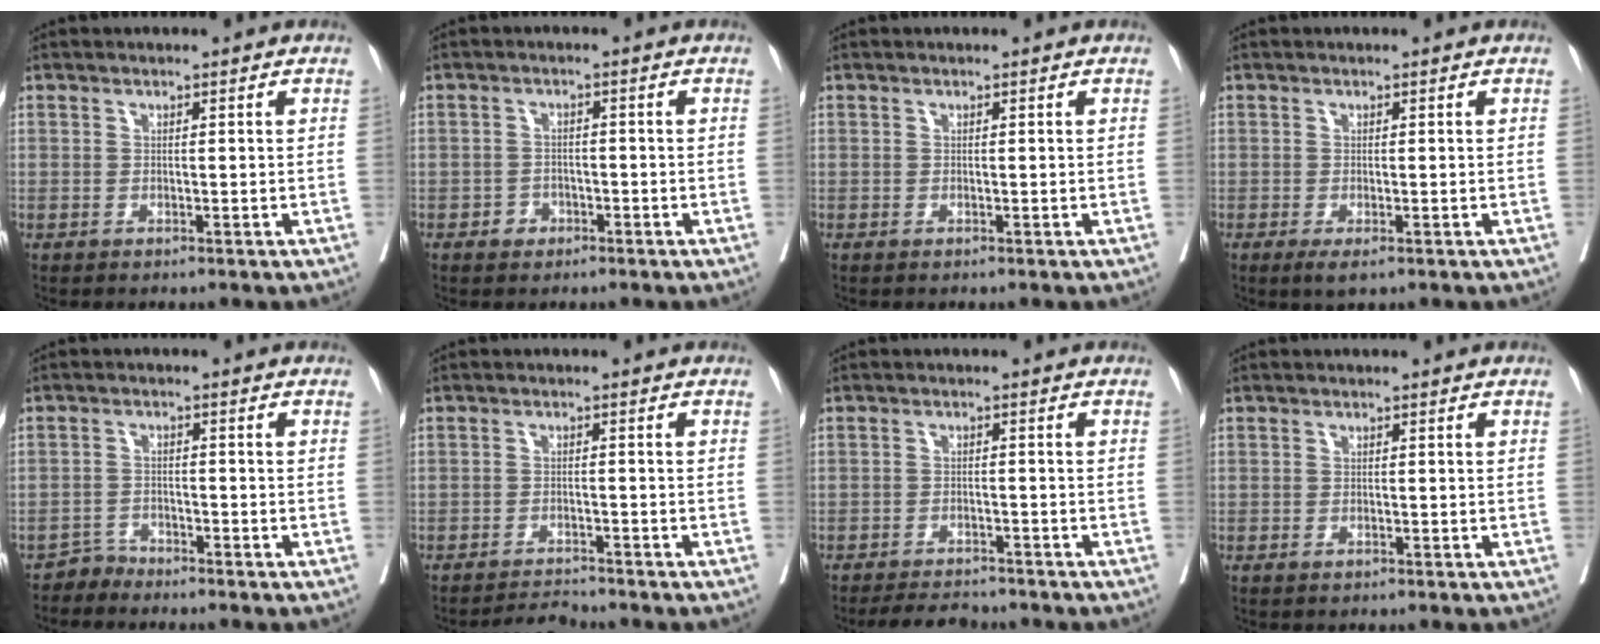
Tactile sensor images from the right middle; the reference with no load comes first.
{"total": 1.9, "force": [-1.1, 1.5, 0.5], "torque": [-0.007, 0.006, -0.018]}
{"total": 0.0}
{"total": 2.1, "force": [-1.2, 0.6, 1.7], "torque": [-0.022, -0.005, -0.016]}
{"total": 2.2, "force": [-1.9, 0.4, -1.0], "torque": [0.028, -0.004, -0.035]}
{"total": 2.7, "force": [-2.6, -0.6, -0.5], "torque": [0.009, -0.014, -0.041]}
{"total": 5.3, "force": [-5.1, 1.1, 1.1], "torque": [-0.015, -0.012, -0.082]}
{"total": 0.5, "force": [-0.3, 0.3, 0.3], "torque": [-0.009, 0.000, -0.004]}